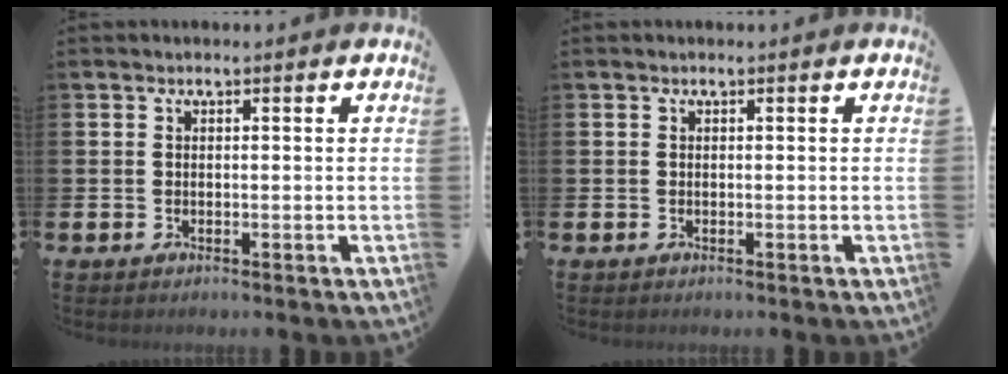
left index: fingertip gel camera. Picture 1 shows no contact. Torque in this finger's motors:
{"motor_torque": [0.72, -1.20, -0.08, -0.01]}